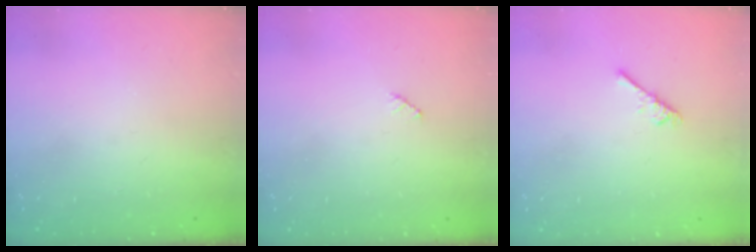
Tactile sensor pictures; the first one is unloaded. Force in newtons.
{"total": 2.5, "press": 2.5, "slide": 0.3}
{"total": 2.6, "press": 2.5, "slide": 0.5}